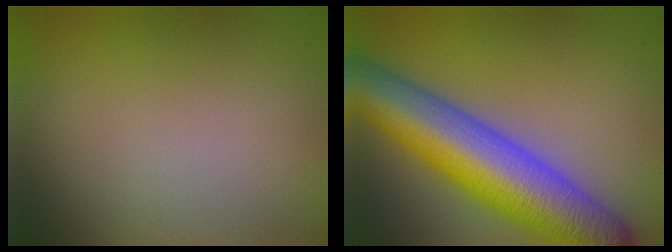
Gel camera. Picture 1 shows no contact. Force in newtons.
{"total": 11.7, "press": 11.7, "slide": 0.5}